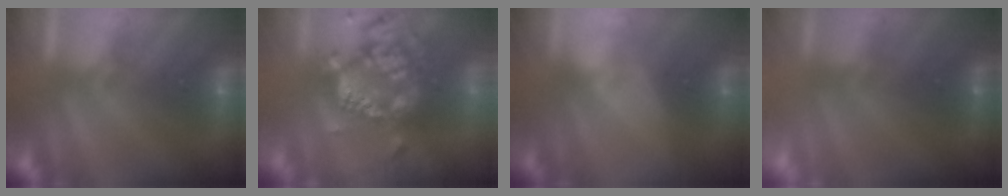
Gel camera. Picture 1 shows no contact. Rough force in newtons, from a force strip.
{"total": 7.3}
{"total": 2.7}
{"total": 2.0}